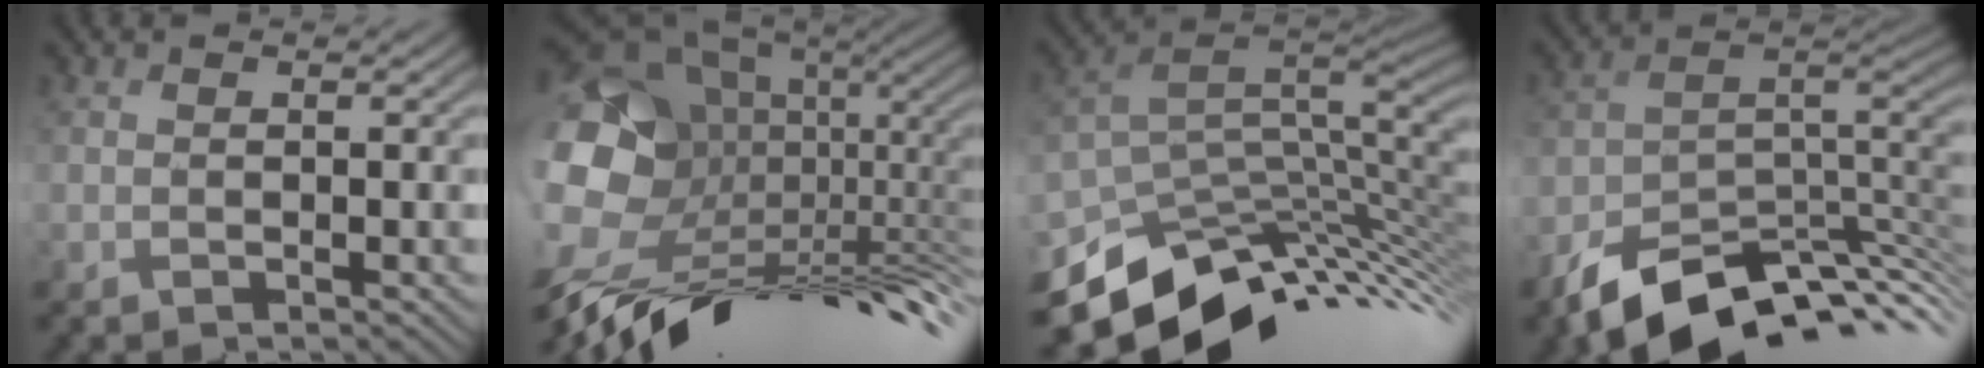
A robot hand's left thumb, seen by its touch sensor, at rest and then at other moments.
{"total": 18.8, "force": [-4.4, 11.0, 14.6], "torque": [-0.273, -0.017, -0.060]}
{"total": 12.7, "force": [-4.4, 7.3, 9.4], "torque": [-0.195, -0.029, -0.065]}
{"total": 12.6, "force": [-7.9, 6.3, 7.5], "torque": [-0.142, -0.016, -0.126]}